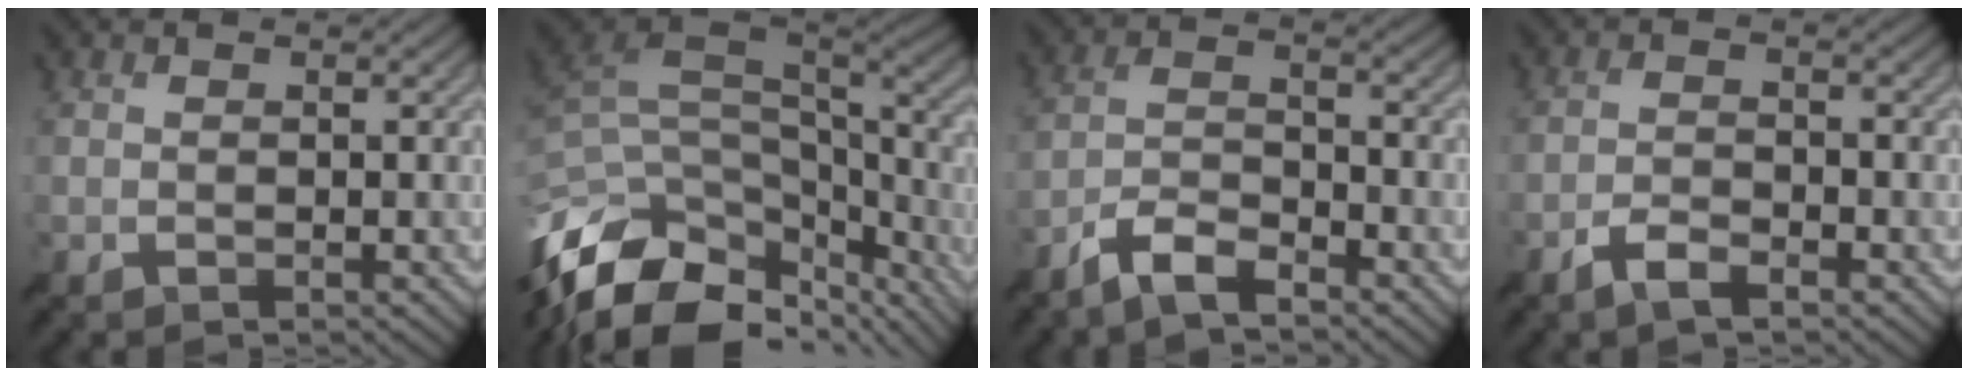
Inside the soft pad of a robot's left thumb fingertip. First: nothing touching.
{"total": 15.9, "force": [-7.8, 8.4, 11.0], "torque": [-0.281, -0.019, -0.115]}
{"total": 5.4, "force": [-4.4, 1.4, 2.9], "torque": [-0.060, -0.002, -0.093]}
{"total": 2.9, "force": [-2.1, 0.8, 1.9], "torque": [-0.041, 0.001, -0.048]}